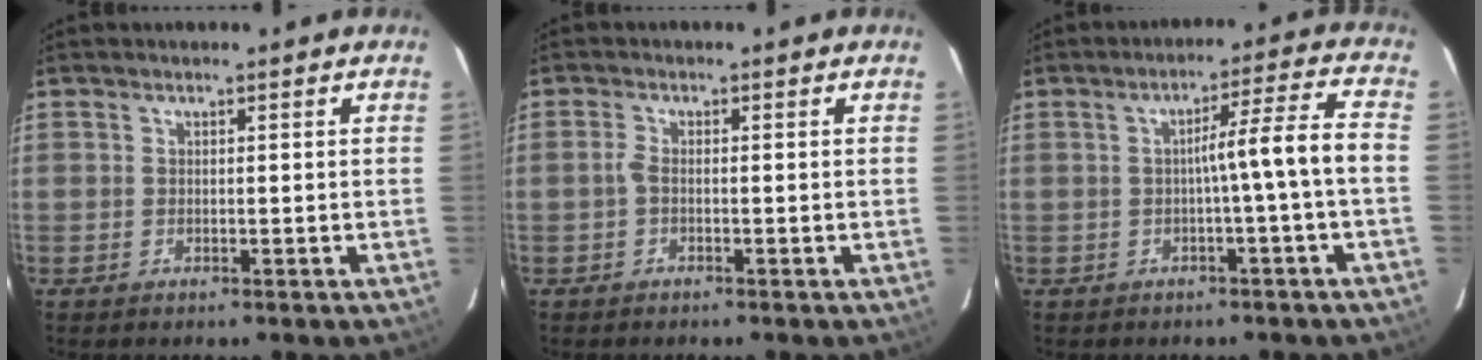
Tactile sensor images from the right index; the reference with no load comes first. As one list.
[{"total": 1.2, "force": [-0.4, 0.3, 1.1], "torque": [-0.023, 0.003, -0.012]}, {"total": 6.8, "force": [-1.2, -1.4, 6.5], "torque": [-0.096, 0.017, -0.014]}]